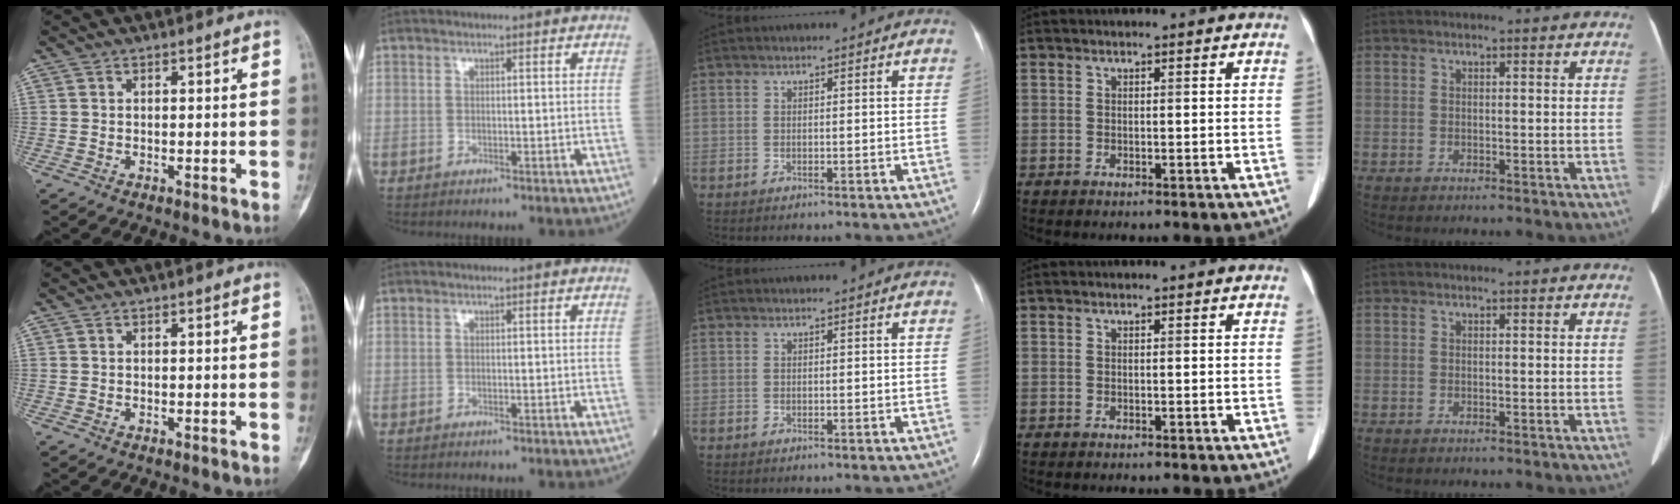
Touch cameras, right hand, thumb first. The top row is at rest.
{}